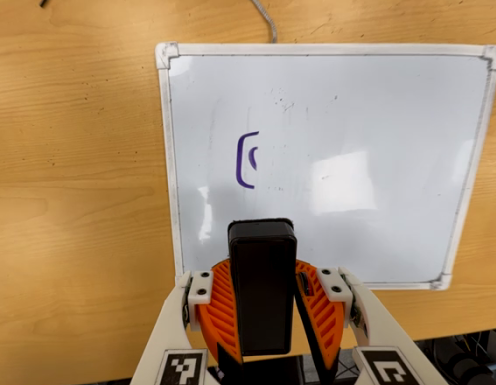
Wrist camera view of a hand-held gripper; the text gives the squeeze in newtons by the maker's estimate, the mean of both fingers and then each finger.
{"total": 8.5, "left": 8.8, "right": 8.2}